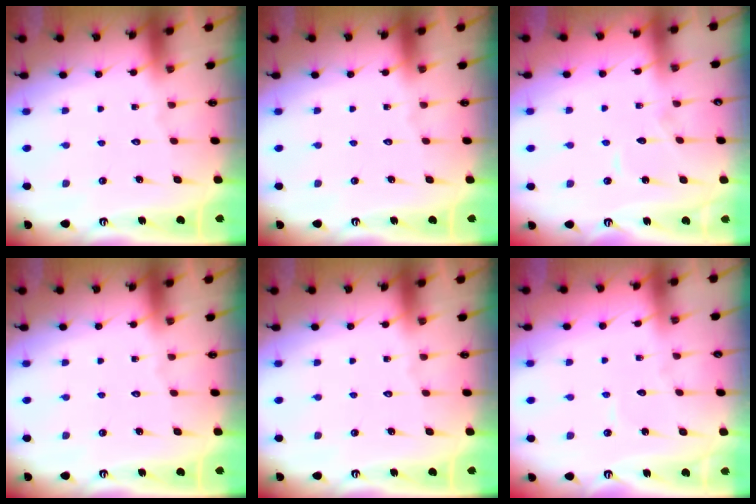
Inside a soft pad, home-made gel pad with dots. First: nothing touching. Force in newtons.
{"total": 0.0}
{"total": 4.7, "press": 4.6, "slide": 0.6}
{"total": 0.0}
{"total": 0.0}
{"total": 3.4, "press": 3.4, "slide": 0.2}